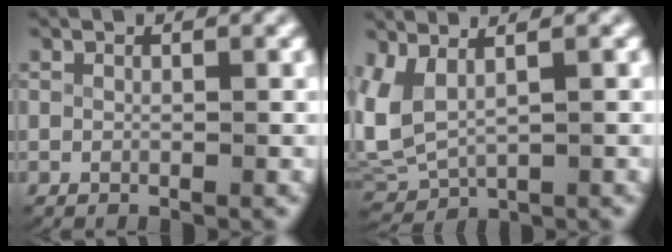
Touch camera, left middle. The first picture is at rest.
{"total": 7.3, "force": [0.7, 6.0, 4.0], "torque": [-0.132, -0.019, 0.022]}